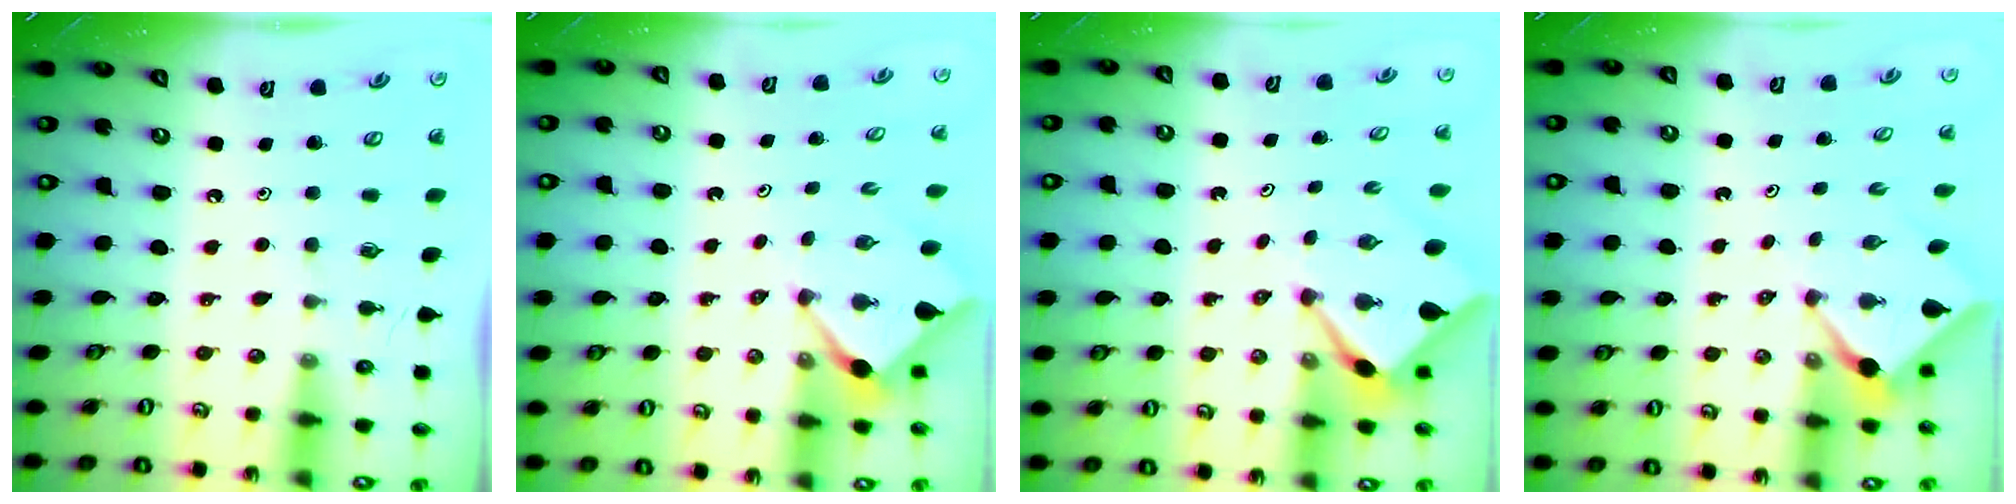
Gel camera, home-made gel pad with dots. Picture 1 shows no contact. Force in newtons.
{"total": 2.7, "press": 2.7, "slide": 0.3}
{"total": 4.5, "press": 4.5, "slide": 0.3}
{"total": 2.5, "press": 2.5, "slide": 0.2}